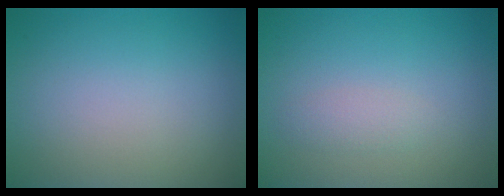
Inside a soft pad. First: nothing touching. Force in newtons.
{"total": 1.2, "press": 1.2, "slide": 0.1}